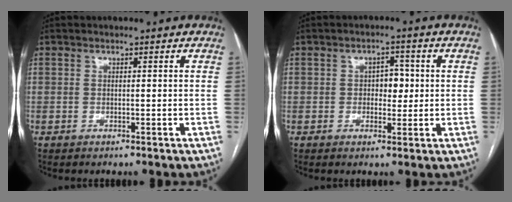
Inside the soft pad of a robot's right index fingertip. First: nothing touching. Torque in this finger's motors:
{"motor_torque": [0.46, 0.23, 0.03, 0.03]}